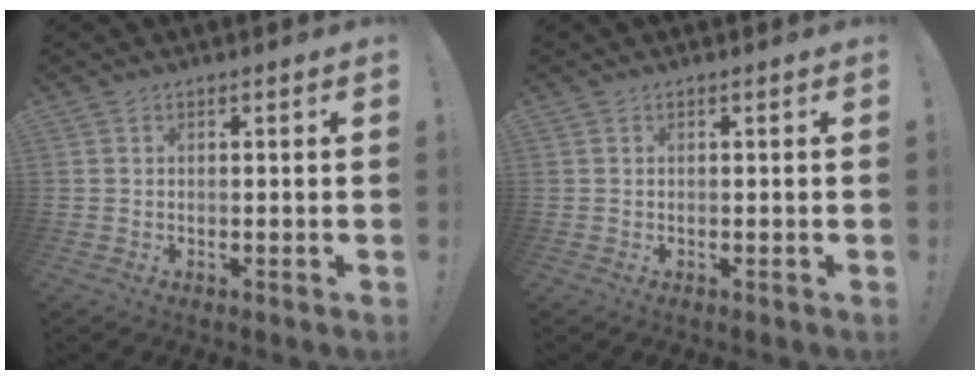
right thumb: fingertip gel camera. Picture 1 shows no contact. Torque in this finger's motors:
{"motor_torque": [0.10, -0.04, -0.06, 0.04, -0.02]}